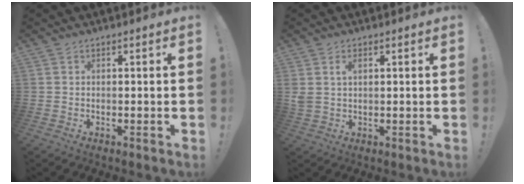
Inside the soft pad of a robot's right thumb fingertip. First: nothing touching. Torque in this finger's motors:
{"motor_torque": [0.41, 0.31, 0.60, 0.23, 0.00]}